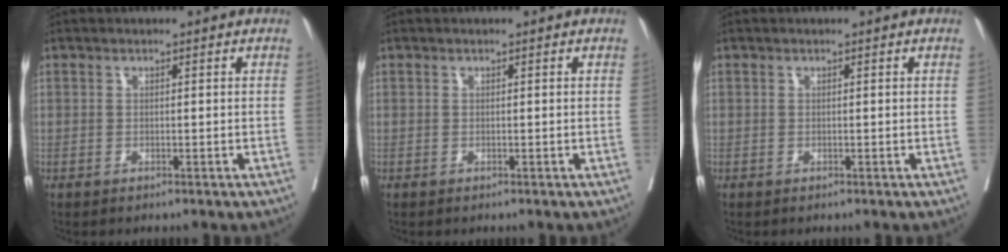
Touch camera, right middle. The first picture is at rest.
{"total": 0.0}
{"total": 0.0}